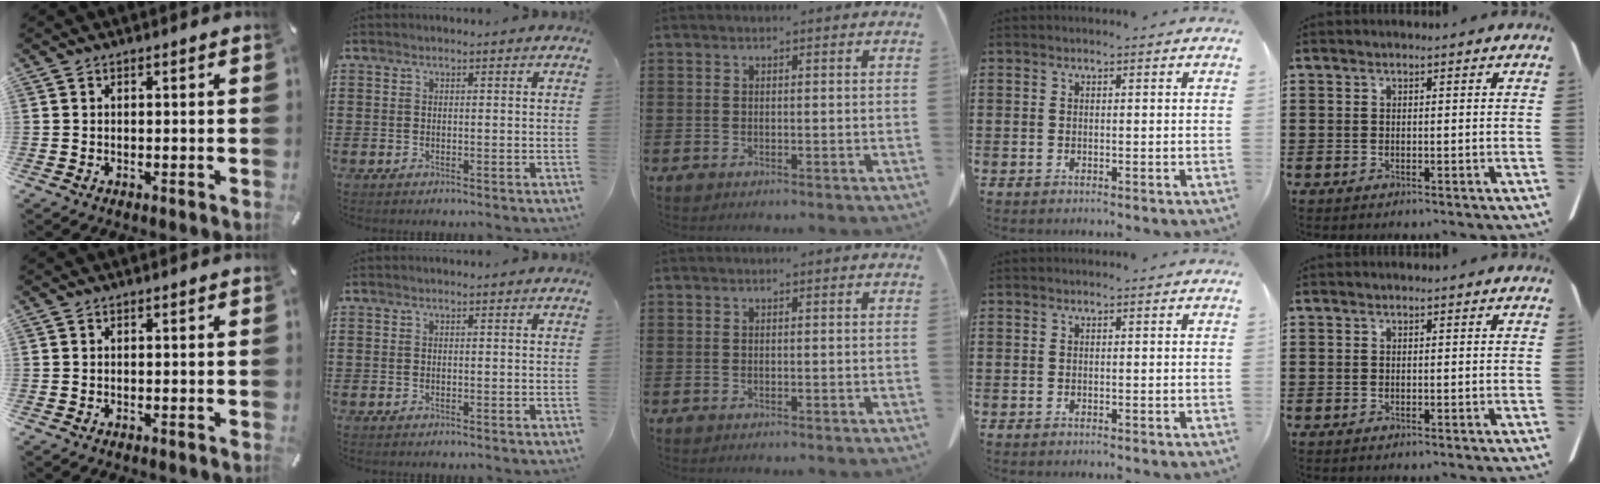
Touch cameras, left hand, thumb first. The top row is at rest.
{}